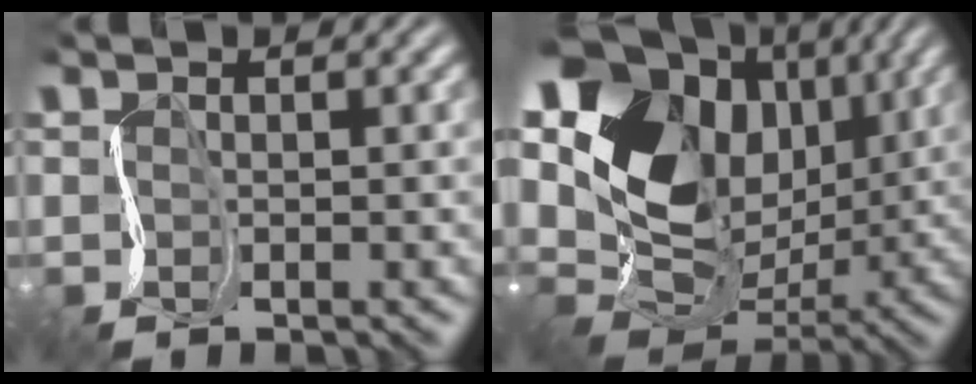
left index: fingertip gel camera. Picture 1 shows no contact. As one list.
[{"total": 14.3, "force": [4.6, 11.2, 7.5], "torque": [-0.157, 0.018, 0.085]}]